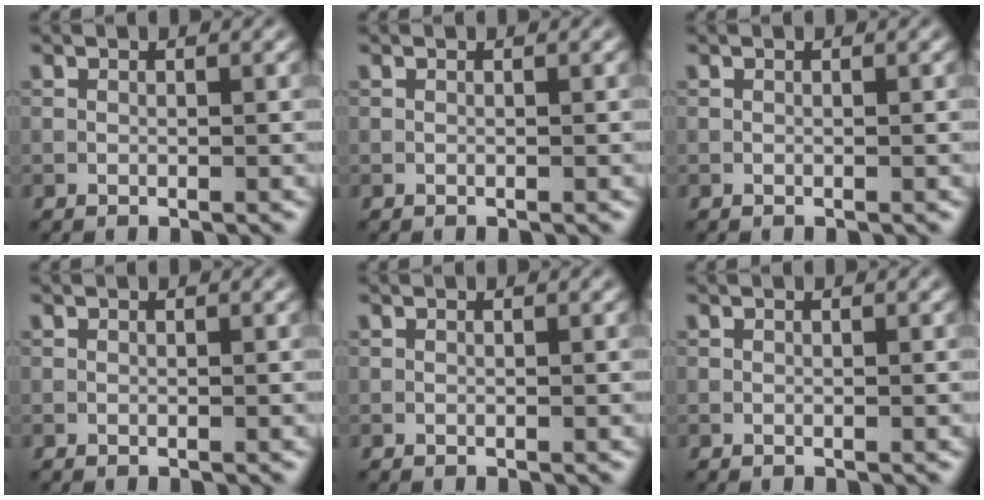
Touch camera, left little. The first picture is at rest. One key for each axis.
{"total": 0.0}
{"total": 0.0}
{"total": 0.0}
{"total": 0.0}
{"total": 0.0}